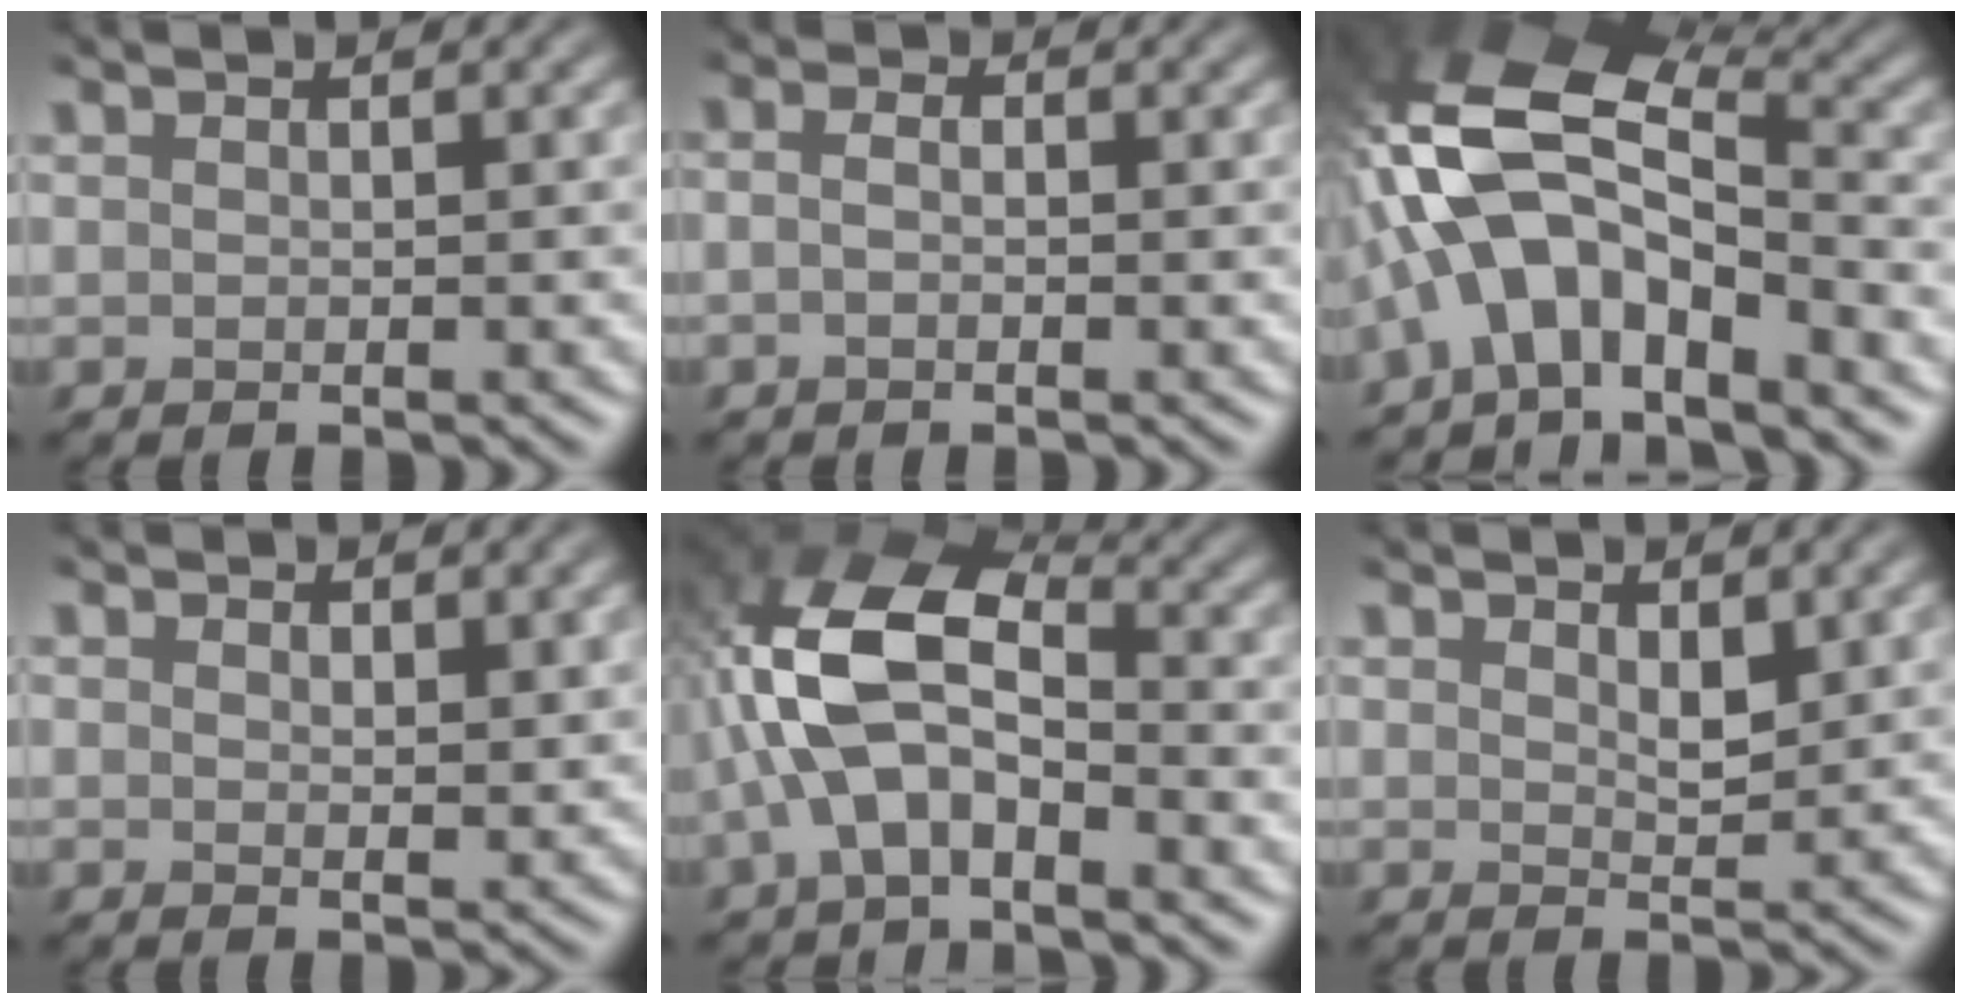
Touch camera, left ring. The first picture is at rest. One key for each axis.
{"total": 1.2, "fx": -0.9, "fy": 0.6, "fz": 0.6, "tx": -0.010, "ty": -0.002, "tz": -0.021}
{"total": 9.8, "fx": -4.0, "fy": 4.7, "fz": 7.5, "tx": -0.145, "ty": 0.021, "tz": -0.095}
{"total": 1.8, "fx": 1.3, "fy": 1.0, "fz": 0.9, "tx": -0.016, "ty": -0.006, "tz": 0.020}
{"total": 7.9, "fx": -2.6, "fy": 4.3, "fz": 6.2, "tx": -0.135, "ty": 0.017, "tz": -0.065}
{"total": 2.3, "fx": 1.0, "fy": 1.2, "fz": 1.7, "tx": -0.032, "ty": -0.005, "tz": 0.015}